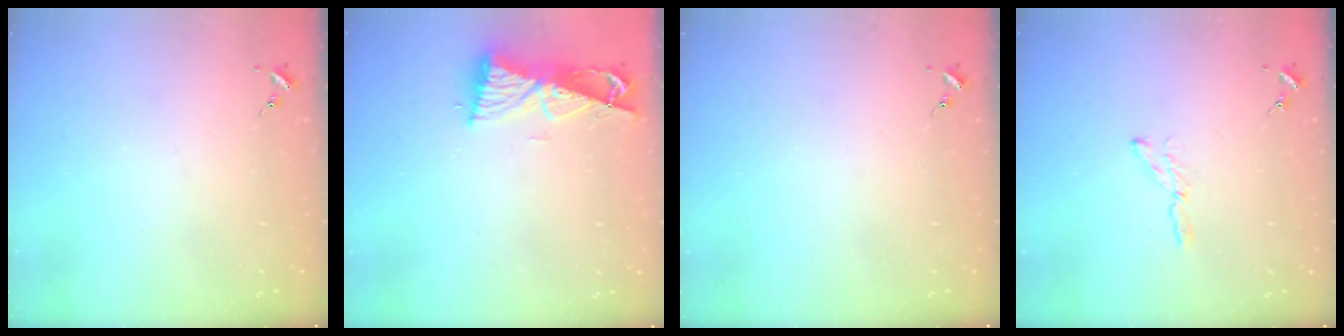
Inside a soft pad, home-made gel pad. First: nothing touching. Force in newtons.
{"total": 8.9, "press": 8.9, "slide": 1.1}
{"total": 0.0}
{"total": 3.9, "press": 3.8, "slide": 0.4}